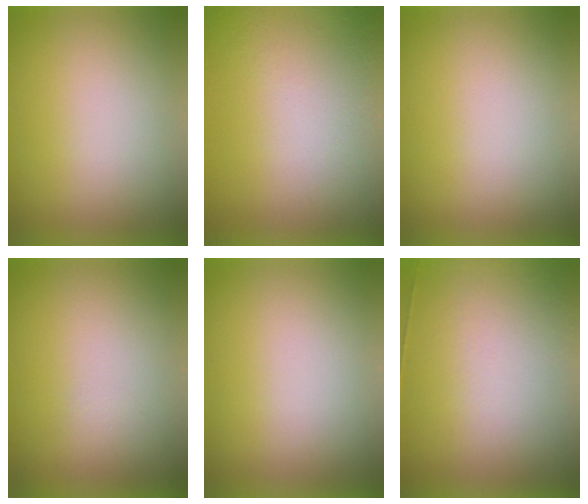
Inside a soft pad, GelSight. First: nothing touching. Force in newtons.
{"total": 5.0}
{"total": 0.0}
{"total": 1.3}
{"total": 0.0}
{"total": 7.8}